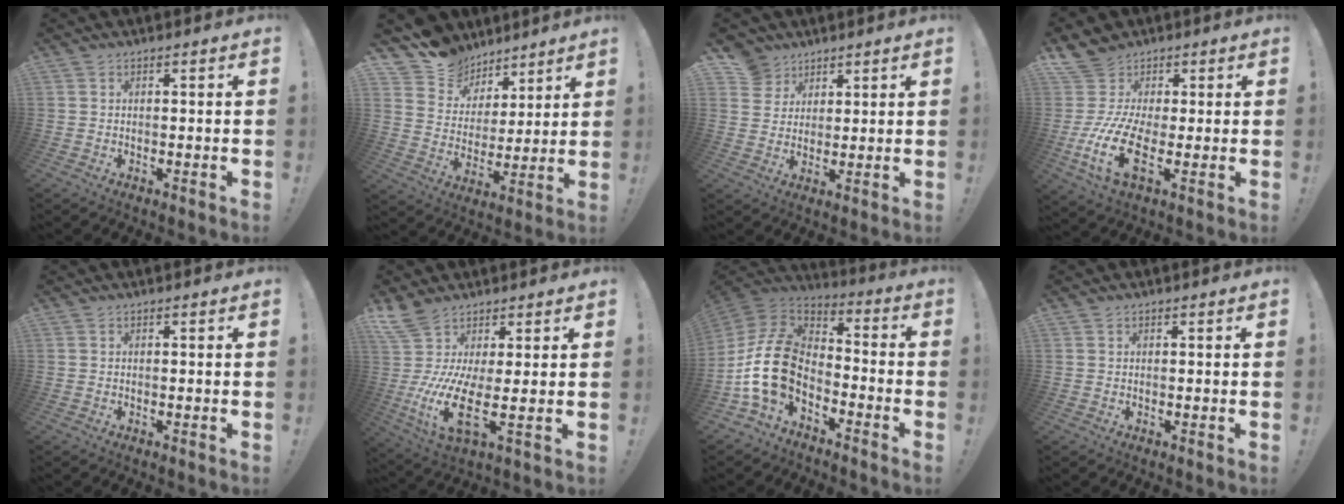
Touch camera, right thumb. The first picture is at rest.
{"total": 10.7, "force": [7.6, 7.5, 1.0], "torque": [-0.018, -0.064, 0.146]}
{"total": 7.5, "force": [4.8, 5.8, 0.6], "torque": [0.000, -0.038, 0.095]}
{"total": 15.2, "force": [-1.0, 10.0, 11.4], "torque": [-0.232, -0.016, -0.015]}
{"total": 0.0}
{"total": 13.3, "force": [3.6, 3.8, 12.2], "torque": [-0.275, -0.053, 0.062]}
{"total": 17.6, "force": [-4.9, 11.6, 12.3], "torque": [-0.243, 0.030, -0.078]}
{"total": 0.0}